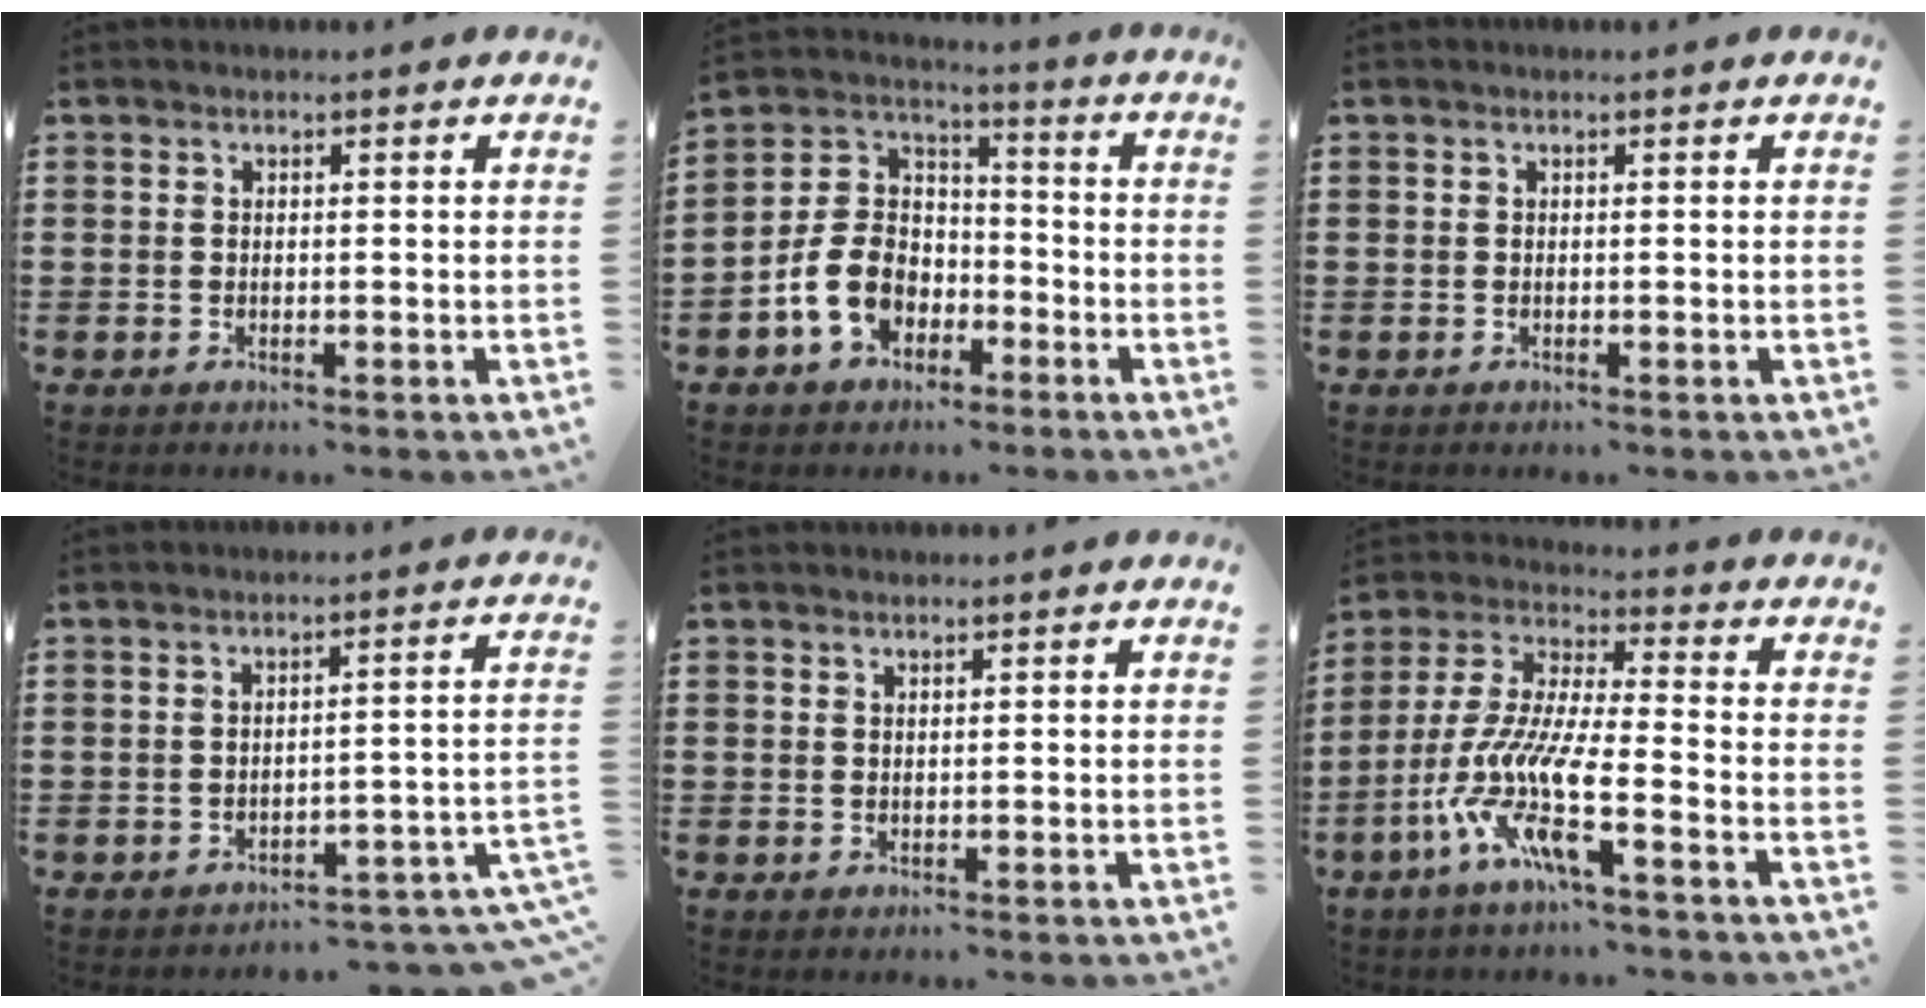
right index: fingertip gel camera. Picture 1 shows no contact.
{"total": 9.5, "force": [-4.1, 7.0, 4.8], "torque": [-0.137, 0.018, -0.084]}
{"total": 0.0}
{"total": 3.7, "force": [-3.4, 0.0, 1.6], "torque": [-0.032, -0.010, -0.071]}
{"total": 0.5, "force": [0.5, 0.1, 0.2], "torque": [-0.005, 0.001, 0.010]}
{"total": 11.2, "force": [-6.5, 1.9, 9.0], "torque": [-0.220, -0.023, -0.139]}